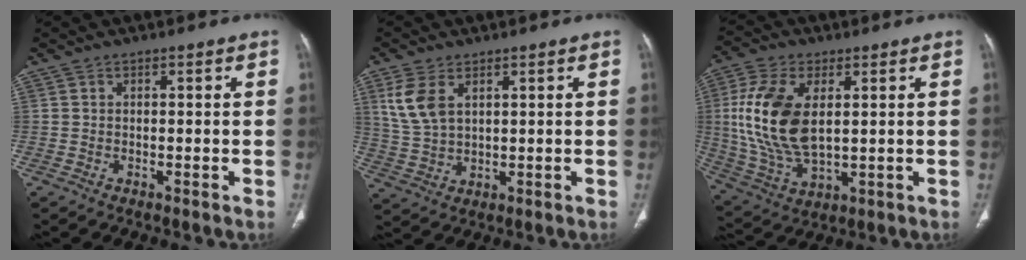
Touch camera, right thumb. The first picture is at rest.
{"total": 7.6, "force": [3.2, 4.3, 5.4], "torque": [-0.115, -0.007, 0.075]}
{"total": 16.6, "force": [2.7, 8.9, 13.7], "torque": [-0.289, -0.010, 0.060]}